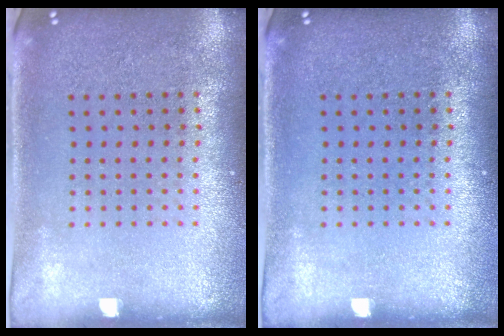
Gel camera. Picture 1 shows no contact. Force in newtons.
{"total": 0.0}